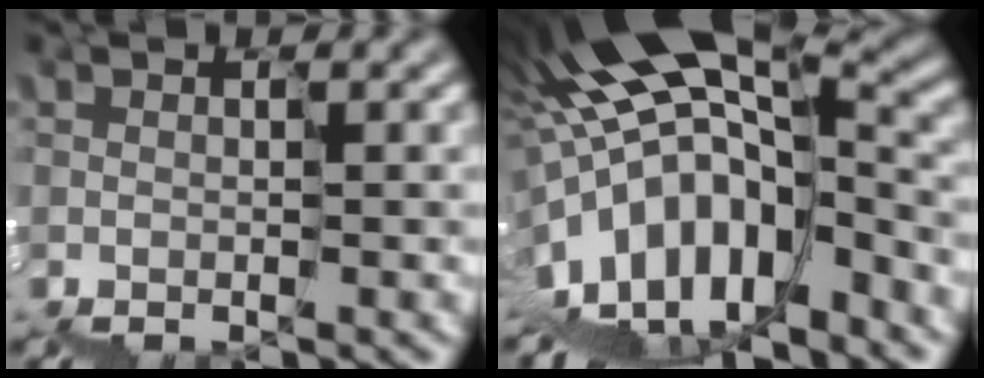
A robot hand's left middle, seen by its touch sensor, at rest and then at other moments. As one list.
[{"total": 12.8, "force": [-3.4, 6.1, 10.7], "torque": [-0.189, 0.028, -0.050]}]